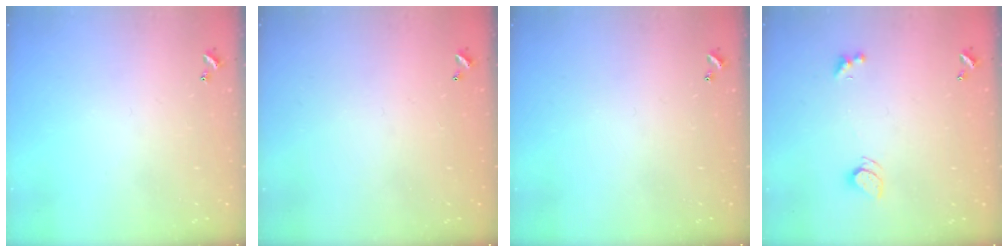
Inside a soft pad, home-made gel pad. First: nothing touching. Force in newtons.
{"total": 2.8, "press": 2.8, "slide": 0.1}
{"total": 0.0}
{"total": 2.5, "press": 2.4, "slide": 0.7}